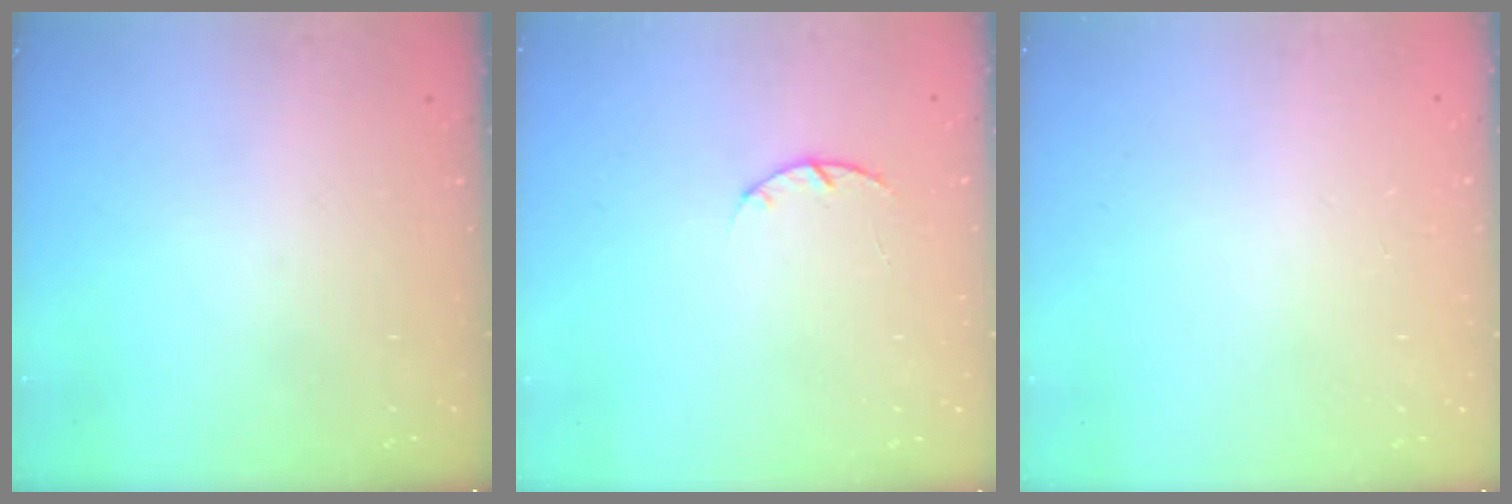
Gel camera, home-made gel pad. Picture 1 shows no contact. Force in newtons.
{"total": 2.9, "press": 2.9, "slide": 0.5}
{"total": 2.4, "press": 2.4, "slide": 0.2}